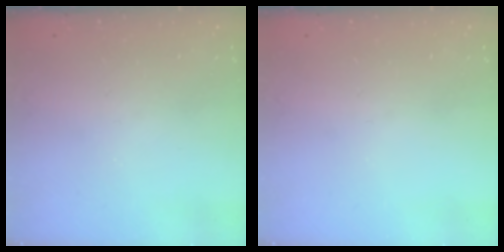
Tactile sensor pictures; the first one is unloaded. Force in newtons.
{"total": 0.0}